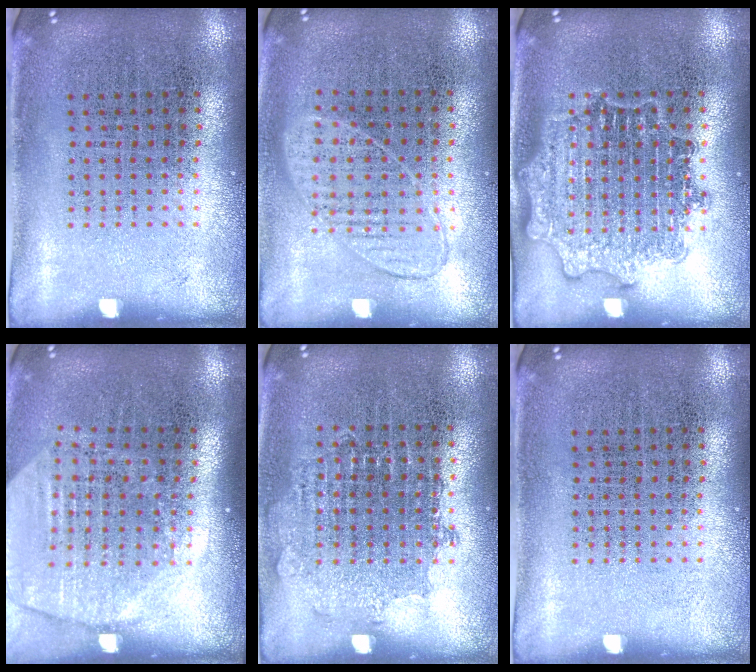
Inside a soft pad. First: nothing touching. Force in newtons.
{"total": 0.9, "press": 0.9, "slide": 0.3}
{"total": 1.8, "press": 1.7, "slide": 0.2}
{"total": 2.0, "press": 1.8, "slide": 1.0}
{"total": 0.8, "press": 0.8, "slide": 0.2}
{"total": 0.0}